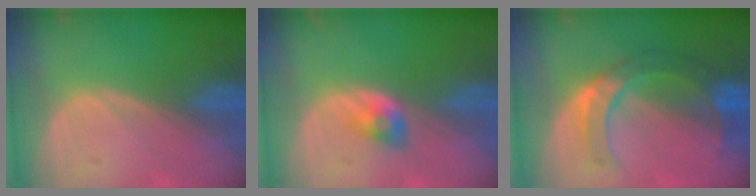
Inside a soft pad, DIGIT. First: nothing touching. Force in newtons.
{"total": 2.7, "press": 2.4, "slide": 1.2}
{"total": 7.0, "press": 6.9, "slide": 1.2}